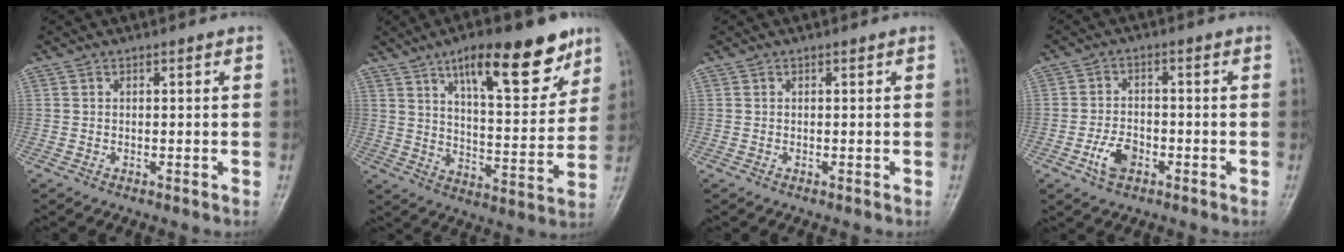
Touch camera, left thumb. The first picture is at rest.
{"total": 18.4, "force": [11.1, 6.1, 13.4], "torque": [-0.156, -0.054, 0.174]}
{"total": 0.0}
{"total": 5.1, "force": [-2.3, 3.2, 3.3], "torque": [-0.056, 0.014, -0.045]}